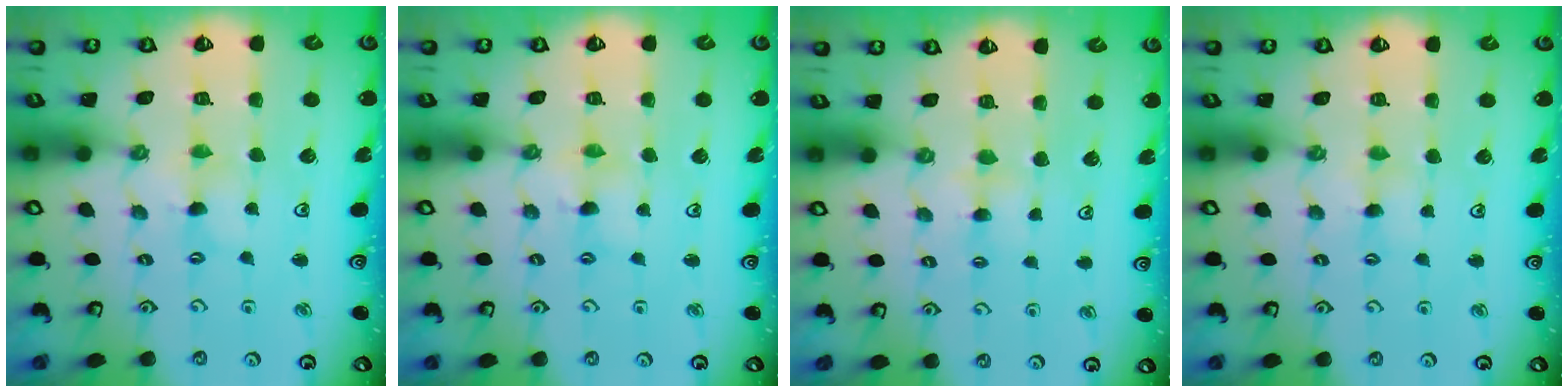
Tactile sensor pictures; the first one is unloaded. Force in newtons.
{"total": 2.3, "press": 2.3, "slide": 0.3}
{"total": 3.4, "press": 3.4, "slide": 0.5}
{"total": 2.8, "press": 2.8, "slide": 0.3}